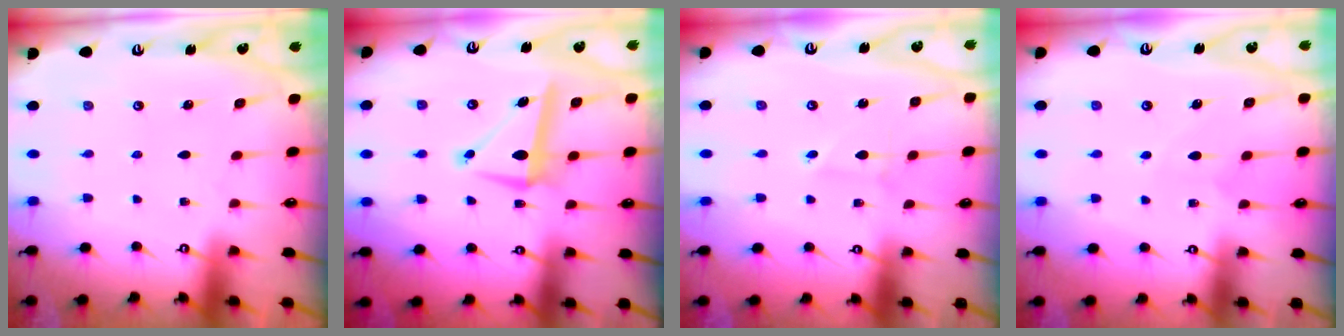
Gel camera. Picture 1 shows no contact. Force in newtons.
{"total": 8.2, "press": 8.1, "slide": 1.4}
{"total": 2.4, "press": 2.4, "slide": 0.2}
{"total": 5.1, "press": 5.1, "slide": 0.5}